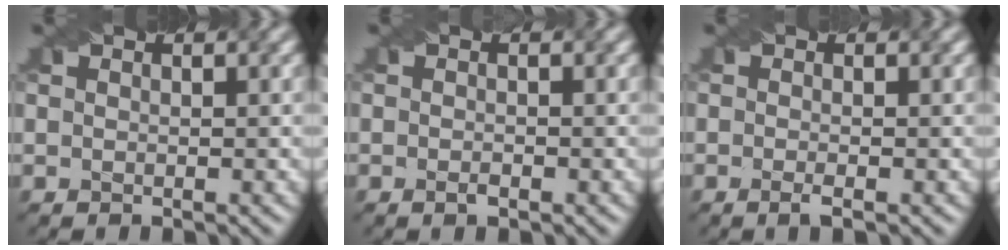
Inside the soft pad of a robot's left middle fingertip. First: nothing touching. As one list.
[{"total": 0.9, "force": [-0.6, 0.3, 0.6], "torque": [-0.009, 0.000, -0.011]}, {"total": 1.3, "force": [-0.7, 0.0, 1.1], "torque": [-0.023, -0.001, -0.015]}]